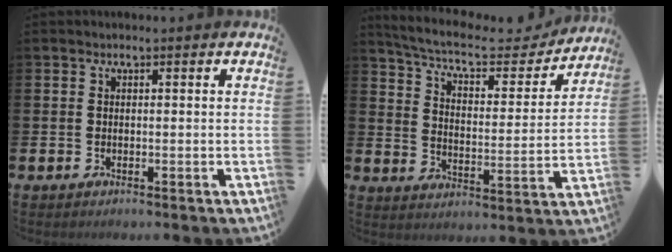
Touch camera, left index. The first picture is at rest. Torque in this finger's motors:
{"motor_torque": [-0.14, -2.00, 0.11, 0.15]}